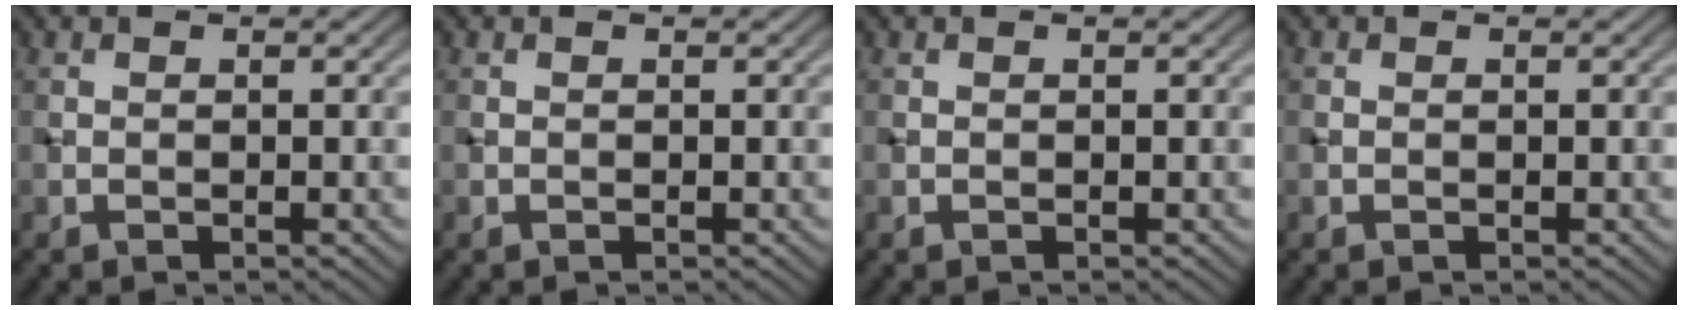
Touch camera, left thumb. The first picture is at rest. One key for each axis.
{"total": 0.0}
{"total": 0.0}
{"total": 0.0}